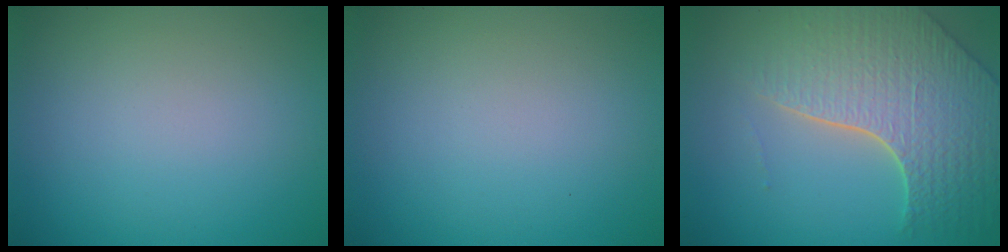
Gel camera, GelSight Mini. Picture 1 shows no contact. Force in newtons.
{"total": 0.0}
{"total": 7.5, "press": 5.7, "slide": 4.9}